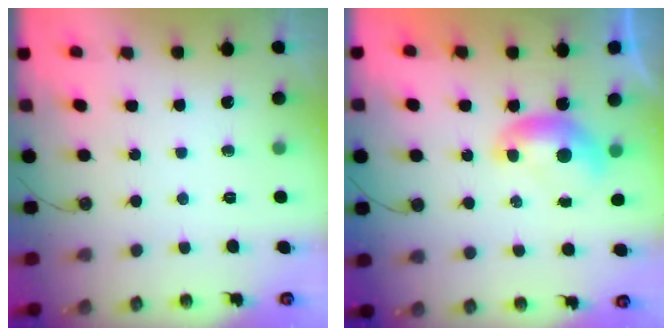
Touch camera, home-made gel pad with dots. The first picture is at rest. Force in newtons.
{"total": 0.0}